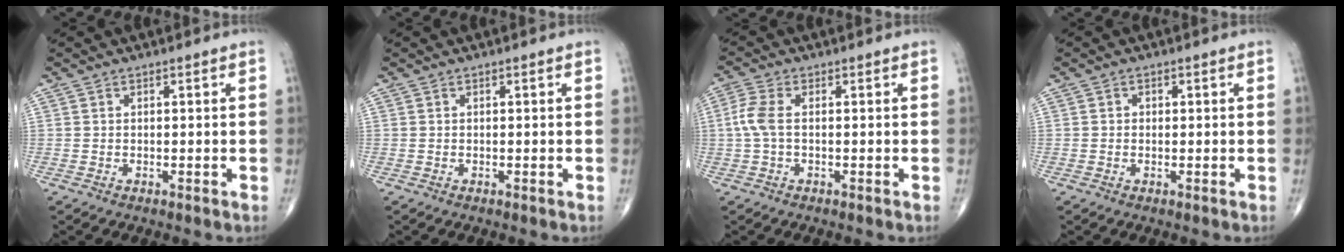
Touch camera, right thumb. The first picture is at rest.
{"total": 0.0}
{"total": 4.3, "force": [0.0, 2.0, 3.8], "torque": [-0.109, 0.006, -0.007]}
{"total": 0.9, "force": [0.1, 0.8, 0.3], "torque": [-0.001, 0.002, -0.001]}